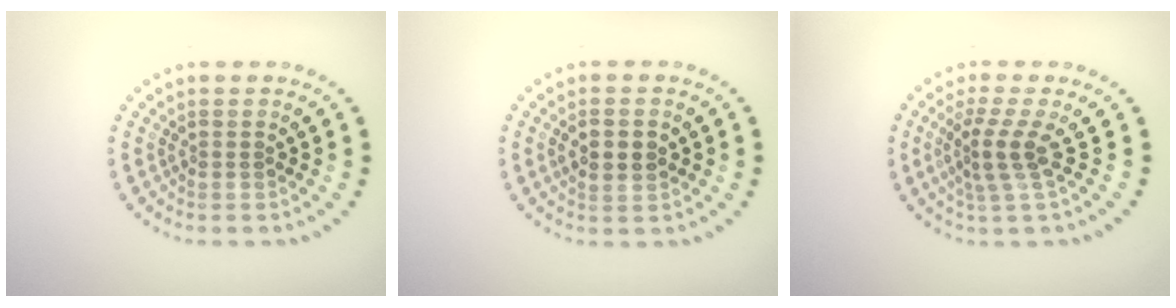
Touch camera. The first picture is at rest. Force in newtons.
{"total": 2.3, "press": 2.3, "slide": 0.2}
{"total": 2.9, "press": 2.0, "slide": 2.1}